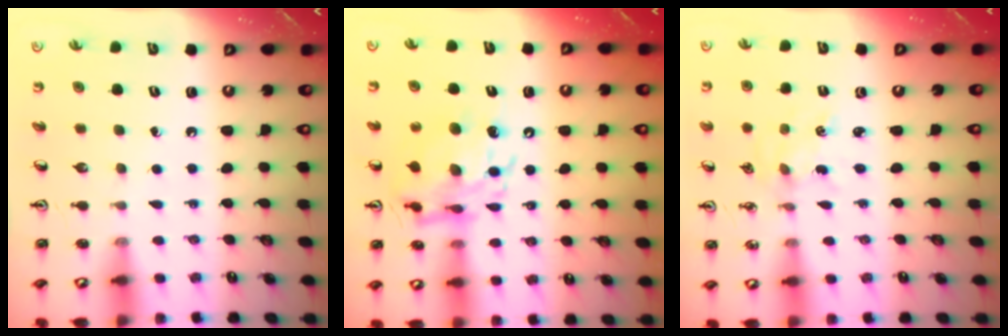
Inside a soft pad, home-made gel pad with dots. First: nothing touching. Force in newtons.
{"total": 13.0, "press": 13.0, "slide": 1.3}
{"total": 2.3, "press": 2.3, "slide": 0.3}